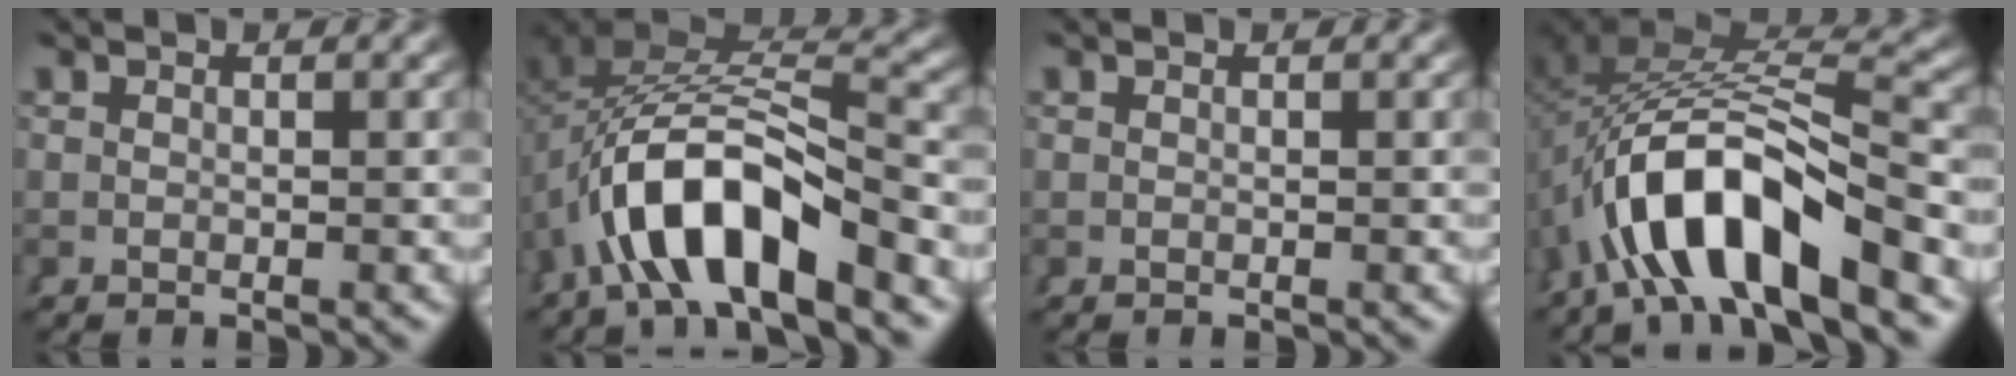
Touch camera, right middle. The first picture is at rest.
{"total": 10.6, "force": [-2.6, 7.0, 7.6], "torque": [-0.165, -0.029, -0.033]}
{"total": 0.0}
{"total": 11.3, "force": [-3.0, 6.7, 8.6], "torque": [-0.182, -0.026, -0.037]}